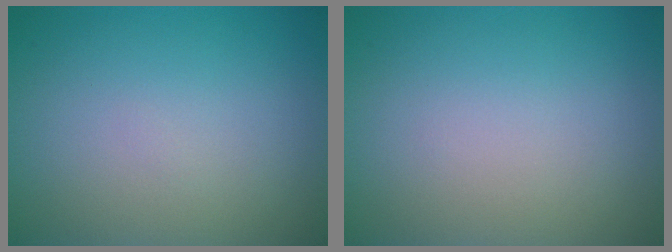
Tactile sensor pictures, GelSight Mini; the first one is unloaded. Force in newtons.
{"total": 0.0}